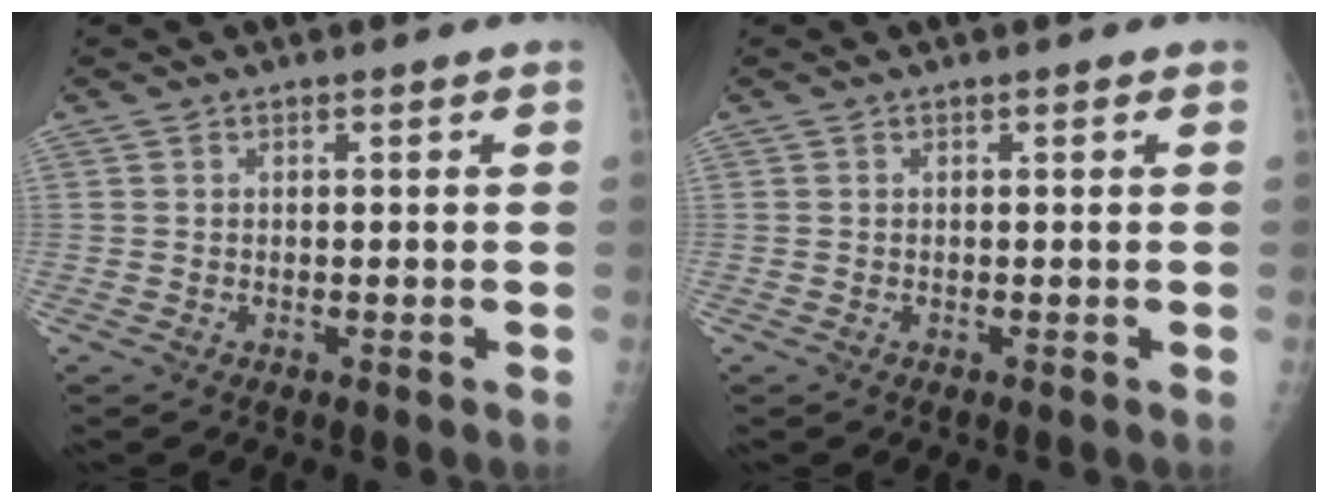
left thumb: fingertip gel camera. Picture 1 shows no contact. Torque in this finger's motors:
{"motor_torque": [-0.06, -0.01, -0.12, -0.05, -0.01]}